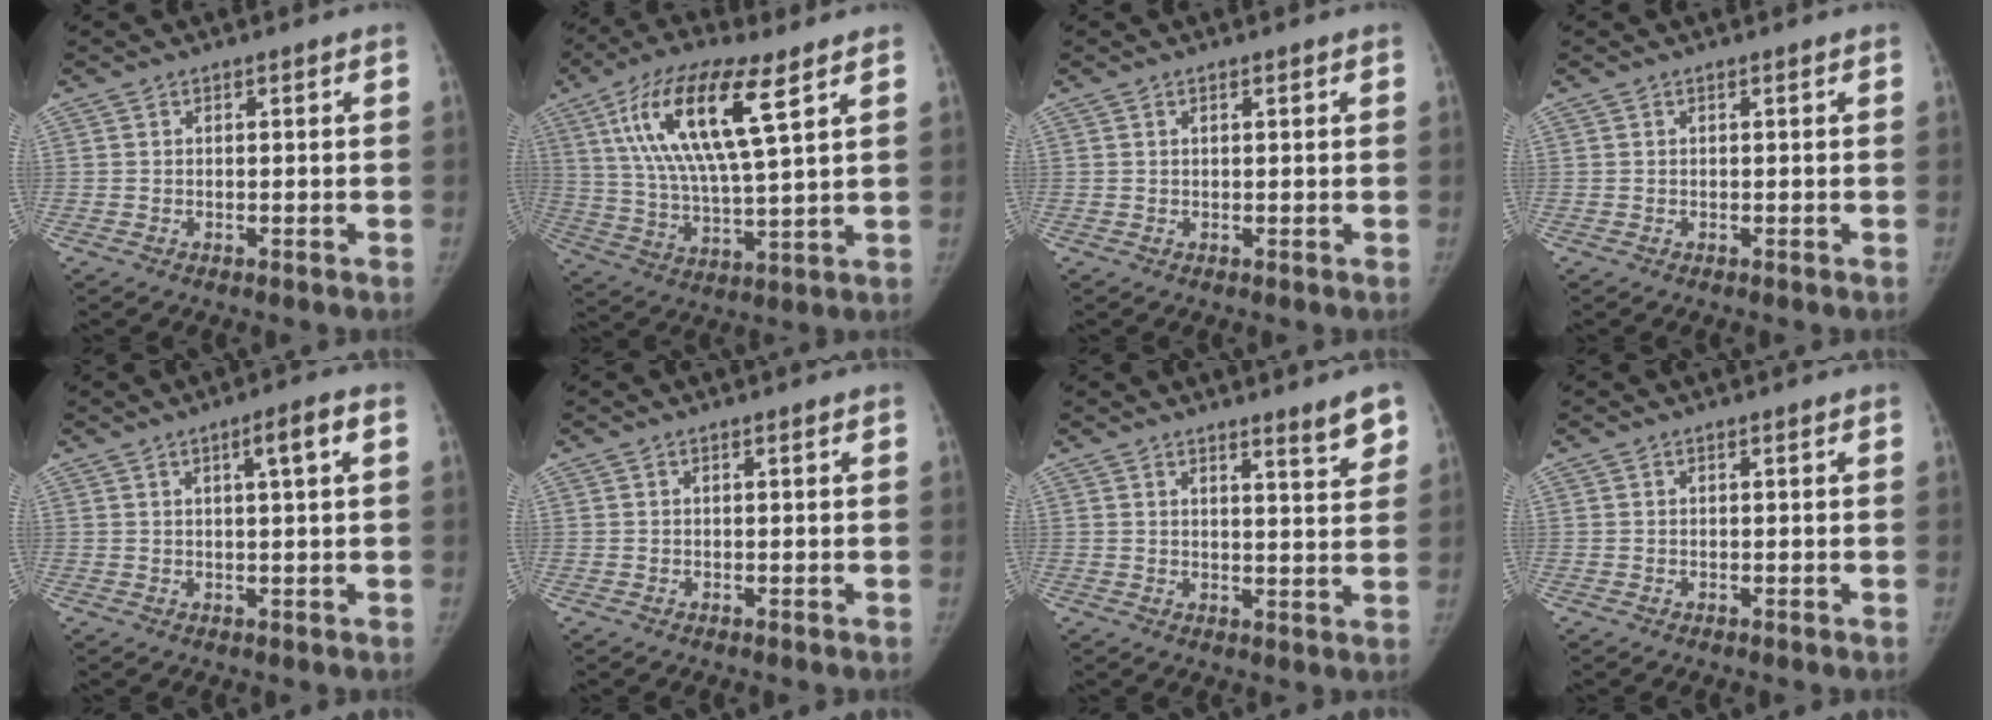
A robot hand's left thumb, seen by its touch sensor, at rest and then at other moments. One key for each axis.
{"total": 18.2, "fx": 7.8, "fy": 5.0, "fz": 15.7, "tx": -0.303, "ty": -0.019, "tz": 0.143}
{"total": 0.8, "fx": 0.4, "fy": 0.3, "fz": 0.6, "tx": -0.009, "ty": 0.001, "tz": 0.006}
{"total": 0.0}
{"total": 4.2, "fx": 1.4, "fy": 0.2, "fz": 4.0, "tx": -0.064, "ty": 0.005, "tz": 0.022}
{"total": 0.0}
{"total": 5.4, "fx": 3.8, "fy": 0.6, "fz": 3.7, "tx": -0.038, "ty": -0.030, "tz": 0.051}
{"total": 0.0}